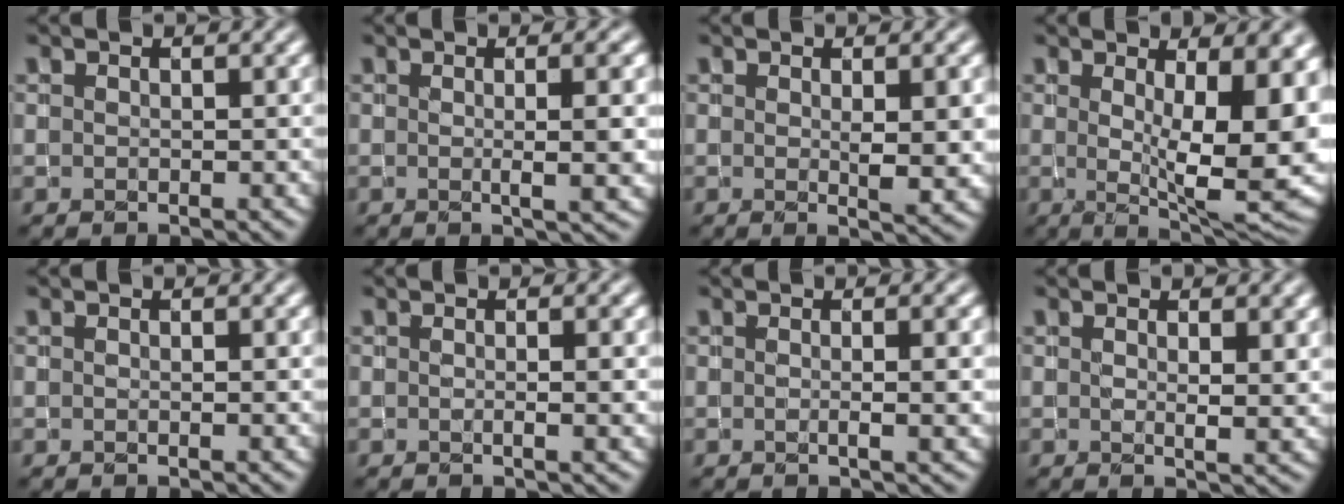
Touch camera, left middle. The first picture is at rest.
{"total": 5.3, "force": [0.4, 1.7, 5.0], "torque": [-0.042, 0.012, -0.005]}
{"total": 3.2, "force": [0.3, 0.7, 3.2], "torque": [-0.047, -0.002, 0.008]}
{"total": 13.6, "force": [0.9, 5.0, 12.6], "torque": [-0.144, -0.011, 0.022]}
{"total": 0.0}
{"total": 2.0, "force": [0.0, 0.6, 1.9], "torque": [-0.016, 0.002, -0.003]}
{"total": 2.8, "force": [0.1, 0.9, 2.7], "torque": [-0.023, 0.004, -0.006]}
{"total": 2.2, "force": [1.0, 0.6, 1.8], "torque": [-0.023, -0.005, 0.018]}